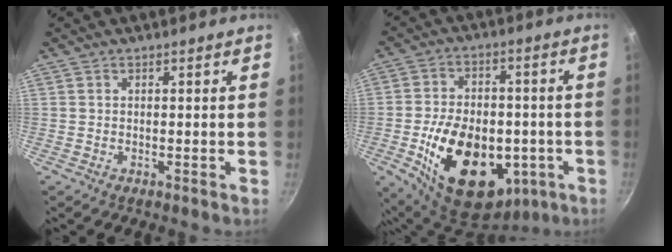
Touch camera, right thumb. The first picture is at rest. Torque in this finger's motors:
{"motor_torque": [-0.16, 1.40, 1.27, -1.50, 0.24]}